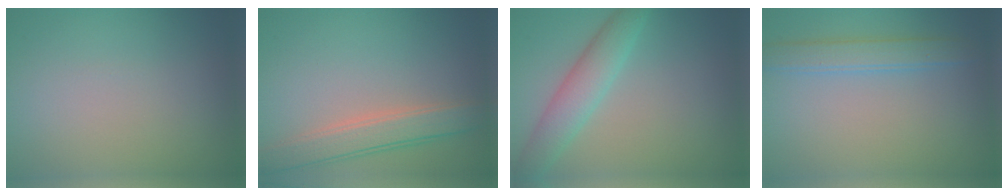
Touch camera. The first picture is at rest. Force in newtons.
{"total": 3.6, "press": 3.6, "slide": 0.2}
{"total": 3.8, "press": 3.8, "slide": 0.1}
{"total": 2.7, "press": 2.7, "slide": 0.1}